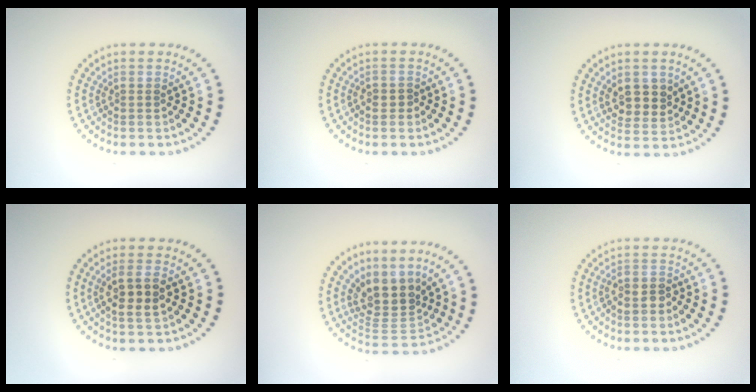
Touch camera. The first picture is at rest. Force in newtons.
{"total": 0.8, "press": 0.7, "slide": 0.4}
{"total": 3.0, "press": 2.8, "slide": 0.9}
{"total": 2.9, "press": 2.7, "slide": 0.9}
{"total": 4.1, "press": 3.4, "slide": 2.3}
{"total": 1.6, "press": 1.4, "slide": 0.8}